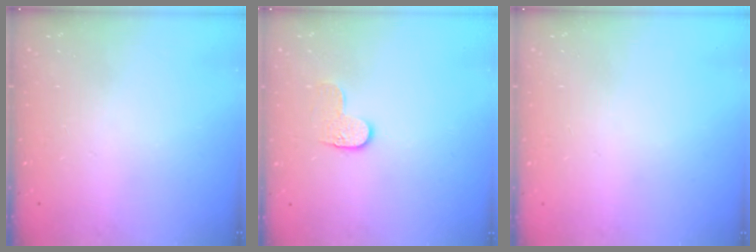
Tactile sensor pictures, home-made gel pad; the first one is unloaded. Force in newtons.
{"total": 6.0, "press": 6.0, "slide": 0.5}
{"total": 0.6, "press": 0.6, "slide": 0.2}